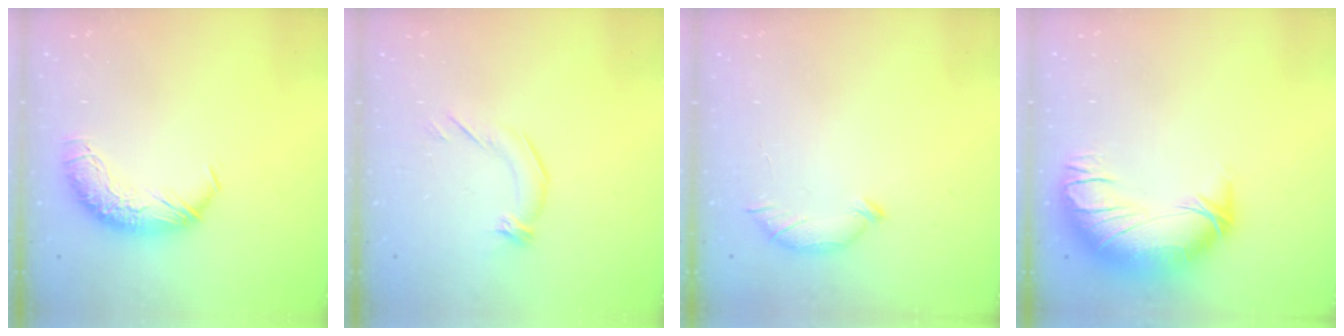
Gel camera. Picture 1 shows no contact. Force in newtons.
{"total": 2.6, "press": 2.0, "slide": 1.7}
{"total": 5.3, "press": 5.3, "slide": 0.1}
{"total": 3.7, "press": 2.2, "slide": 3.0}